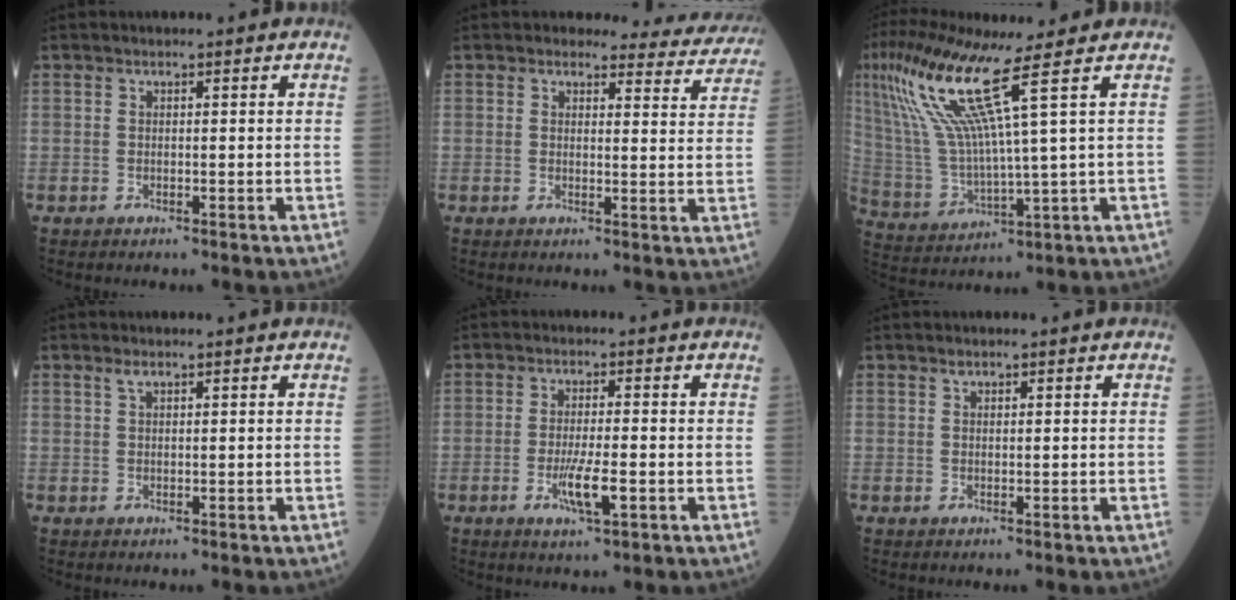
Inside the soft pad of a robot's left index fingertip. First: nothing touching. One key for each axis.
{"total": 10.2, "fx": 9.7, "fy": 3.1, "fz": 0.2, "tx": 0.033, "ty": -0.034, "tz": 0.078}
{"total": 13.1, "fx": 6.9, "fy": -1.2, "fz": 11.1, "tx": -0.249, "ty": 0.005, "tz": 0.141}
{"total": 1.1, "fx": 0.8, "fy": 0.3, "fz": 0.6, "tx": -0.020, "ty": 0.006, "tz": 0.020}
{"total": 5.1, "fx": -2.3, "fy": 0.8, "fz": 4.5, "tx": -0.091, "ty": -0.008, "tz": -0.039}
{"total": 0.7, "fx": 0.6, "fy": 0.3, "fz": 0.3, "tx": -0.010, "ty": 0.002, "tz": 0.012}